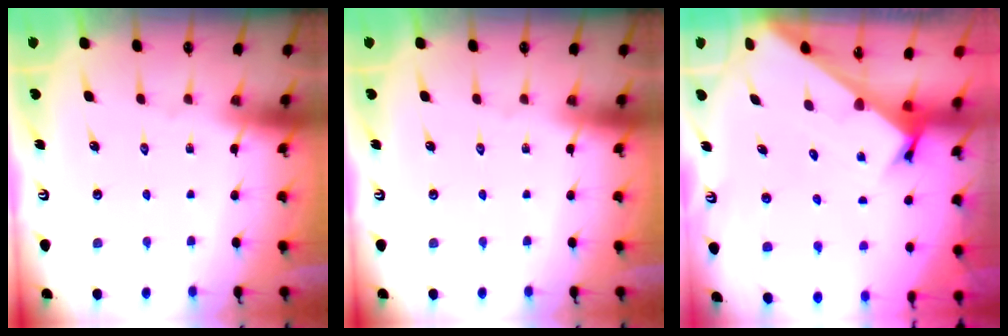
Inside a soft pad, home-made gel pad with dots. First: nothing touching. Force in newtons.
{"total": 0.0}
{"total": 2.4, "press": 2.4, "slide": 0.2}